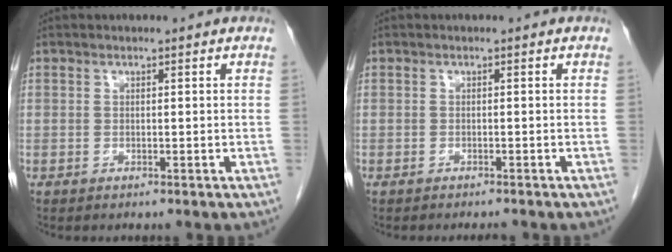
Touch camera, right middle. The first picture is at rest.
{"total": 1.7, "force": [-1.5, 0.2, 0.7], "torque": [-0.010, -0.003, -0.018]}